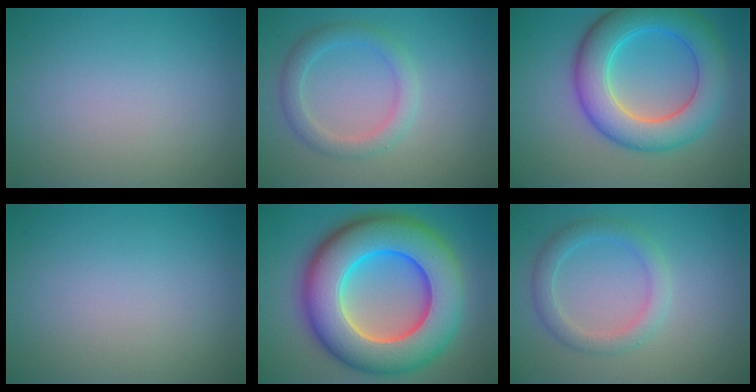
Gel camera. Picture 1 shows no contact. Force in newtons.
{"total": 2.7, "press": 2.7, "slide": 0.1}
{"total": 8.2, "press": 8.2, "slide": 0.4}
{"total": 0.0}
{"total": 14.5, "press": 14.5, "slide": 0.4}
{"total": 2.7, "press": 2.7, "slide": 0.1}